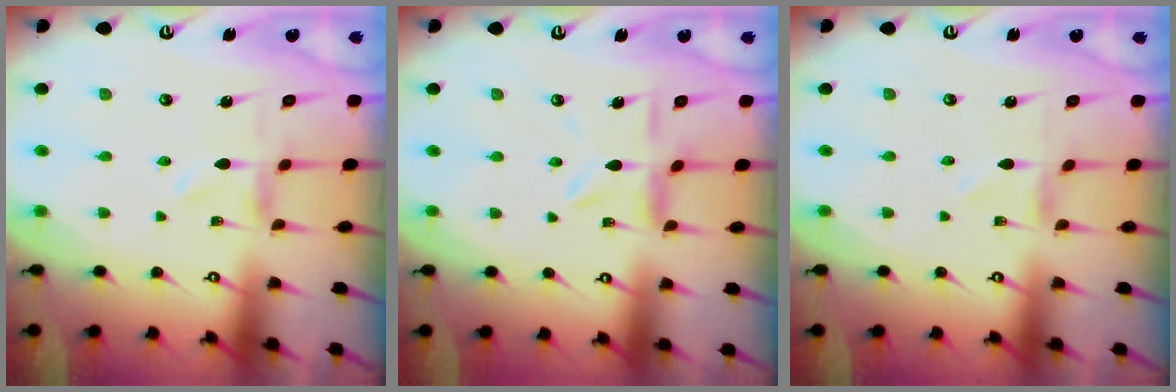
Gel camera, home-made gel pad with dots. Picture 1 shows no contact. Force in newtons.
{"total": 6.2, "press": 6.2, "slide": 0.6}
{"total": 1.2, "press": 1.2, "slide": 0.2}